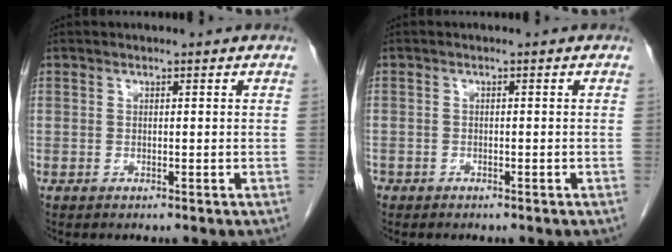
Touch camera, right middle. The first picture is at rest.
{"total": 1.4, "force": [-1.0, 0.9, 0.3], "torque": [-0.010, -0.001, -0.016]}